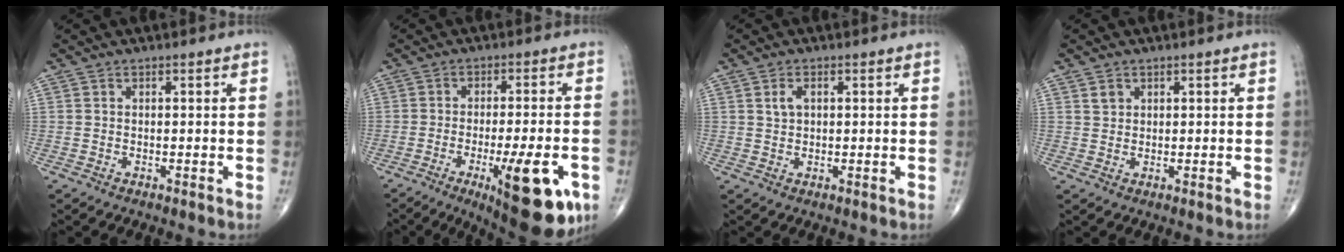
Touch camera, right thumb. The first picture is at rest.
{"total": 16.6, "force": [-6.5, 4.6, 14.6], "torque": [-0.171, 0.005, -0.082]}
{"total": 2.4, "force": [0.8, 1.5, 1.7], "torque": [-0.030, 0.003, 0.016]}
{"total": 1.8, "force": [0.9, 1.4, 0.6], "torque": [0.002, -0.006, 0.015]}